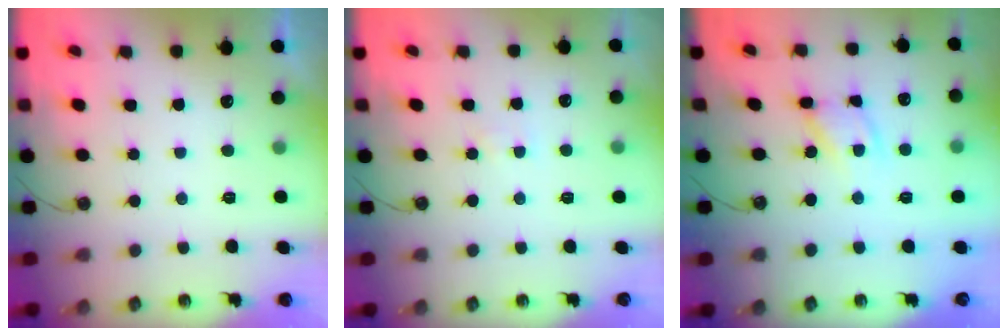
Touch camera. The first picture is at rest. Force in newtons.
{"total": 3.0, "press": 2.9, "slide": 0.4}
{"total": 10.5, "press": 10.5, "slide": 0.8}